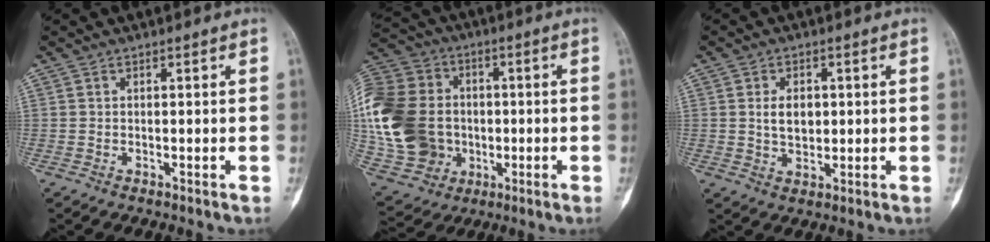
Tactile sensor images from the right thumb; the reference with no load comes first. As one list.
[{"total": 25.9, "force": [-0.6, 21.0, 15.1], "torque": [-0.340, 0.026, 0.004]}, {"total": 5.0, "force": [0.8, 3.4, 3.6], "torque": [-0.044, -0.005, 0.017]}]